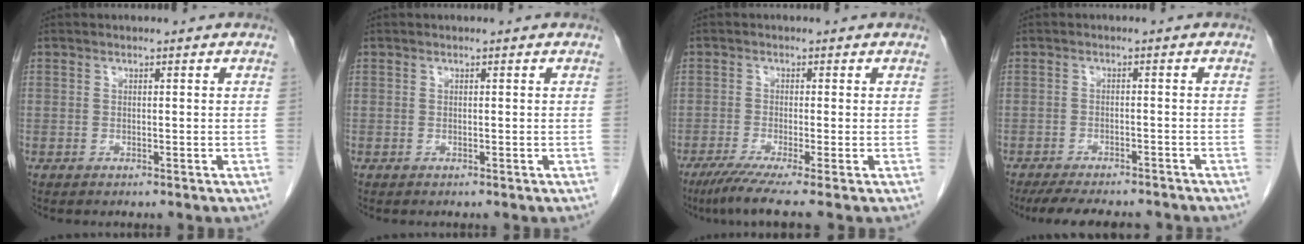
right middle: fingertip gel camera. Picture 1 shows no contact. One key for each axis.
{"total": 0.0}
{"total": 5.9, "fx": -4.2, "fy": -0.9, "fz": 4.1, "tx": -0.065, "ty": -0.020, "tz": -0.074}
{"total": 11.2, "fx": -10.0, "fy": 2.6, "fz": 4.5, "tx": -0.072, "ty": -0.005, "tz": -0.133}